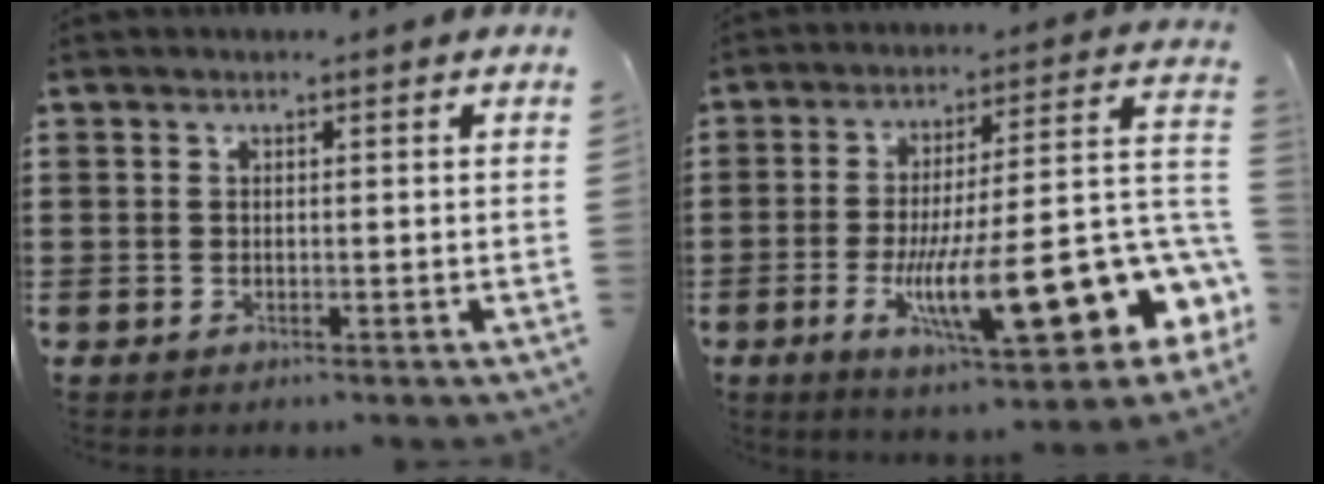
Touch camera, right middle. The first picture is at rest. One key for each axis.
{"total": 17.6, "fx": -5.0, "fy": 4.8, "fz": 16.2, "tx": -0.262, "ty": -0.025, "tz": -0.072}